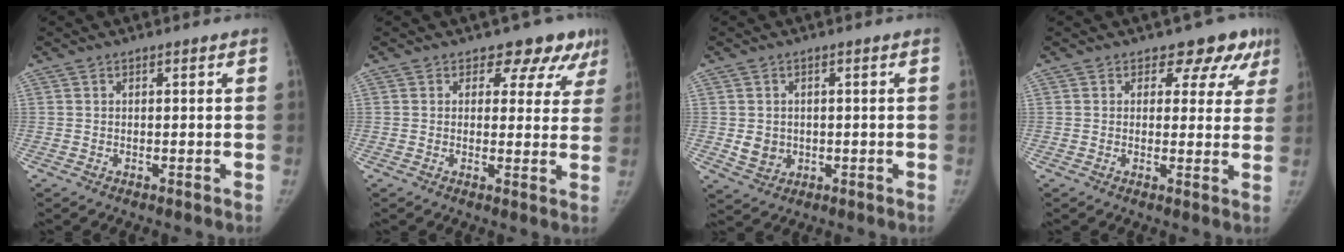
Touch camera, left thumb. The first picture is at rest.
{"total": 8.2, "force": [5.9, 5.1, 2.4], "torque": [0.022, -0.021, 0.050]}
{"total": 4.0, "force": [-0.2, 3.6, 1.8], "torque": [-0.013, 0.000, 0.009]}
{"total": 7.5, "force": [4.9, 4.9, 2.8], "torque": [0.012, -0.017, 0.041]}